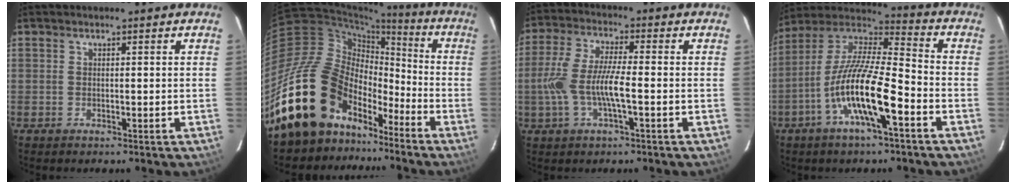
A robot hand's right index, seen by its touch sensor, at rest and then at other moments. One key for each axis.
{"total": 21.7, "fx": -14.7, "fy": 13.2, "fz": 8.9, "tx": -0.190, "ty": 0.026, "tz": -0.250}
{"total": 9.8, "fx": -2.1, "fy": 1.9, "fz": 9.4, "tx": -0.198, "ty": -0.001, "tz": -0.039}
{"total": 16.1, "fx": -6.8, "fy": 3.0, "fz": 14.3, "tx": -0.270, "ty": -0.010, "tz": -0.137}